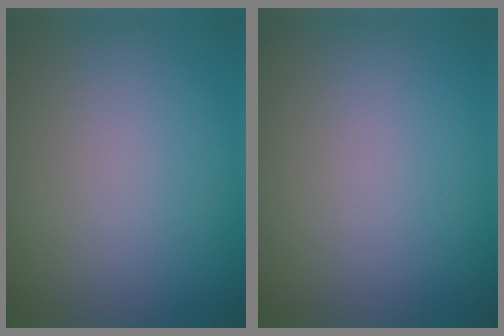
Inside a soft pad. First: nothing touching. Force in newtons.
{"total": 0.0}